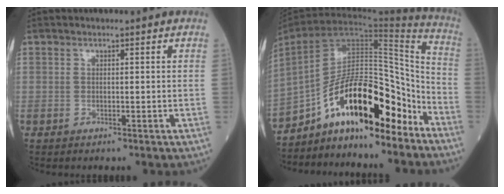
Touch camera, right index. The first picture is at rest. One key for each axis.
{"total": 18.4, "fx": -12.2, "fy": 5.3, "fz": 12.7, "tx": -0.223, "ty": 0.028, "tz": -0.207}